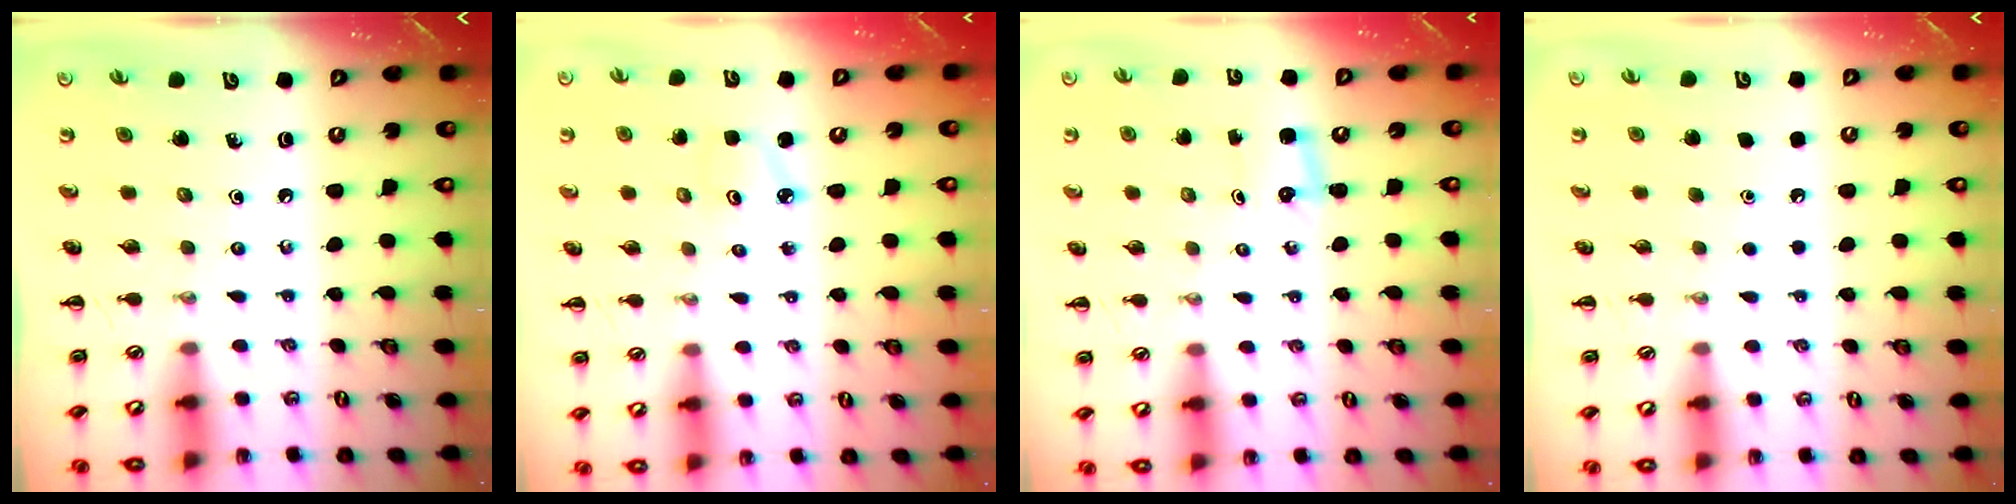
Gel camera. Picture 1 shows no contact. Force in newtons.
{"total": 2.3, "press": 2.2, "slide": 0.6}
{"total": 2.5, "press": 2.4, "slide": 0.8}
{"total": 1.8, "press": 1.8, "slide": 0.1}